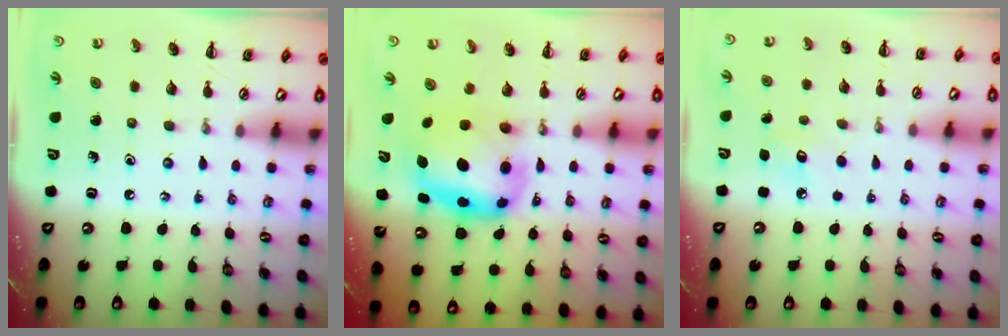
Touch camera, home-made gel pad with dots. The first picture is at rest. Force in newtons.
{"total": 6.6, "press": 6.4, "slide": 1.7}
{"total": 6.2, "press": 5.9, "slide": 1.7}